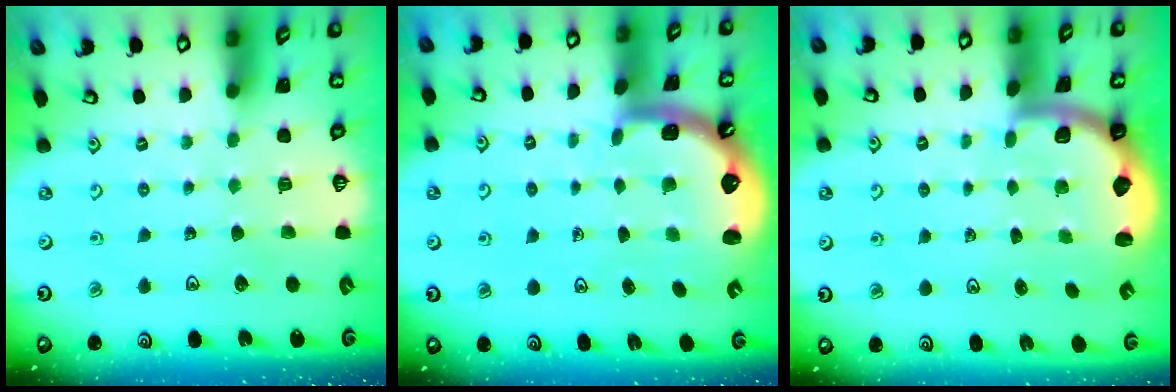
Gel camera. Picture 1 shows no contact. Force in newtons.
{"total": 1.7, "press": 1.5, "slide": 0.7}
{"total": 2.0, "press": 2.0, "slide": 0.5}